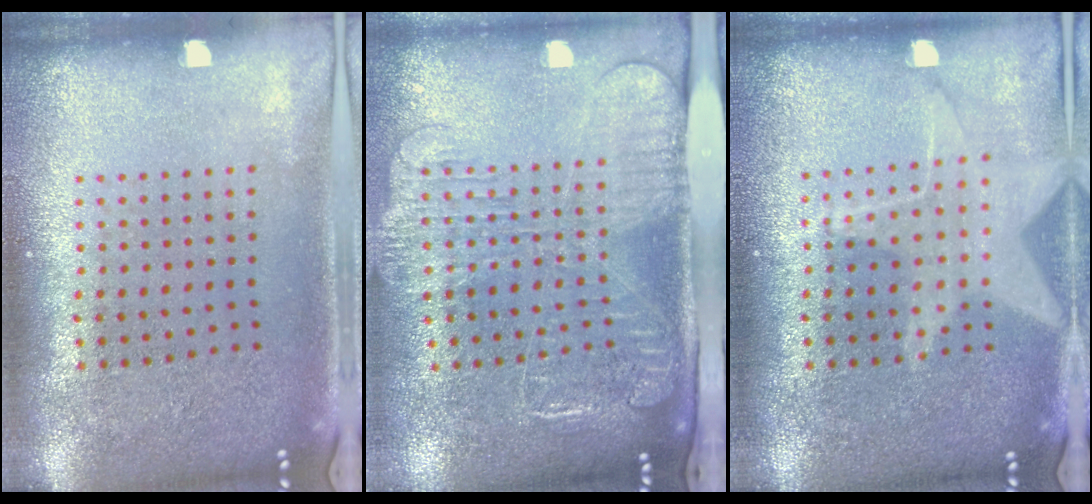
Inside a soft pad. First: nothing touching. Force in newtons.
{"total": 2.5, "press": 1.9, "slide": 1.5}
{"total": 1.5, "press": 1.3, "slide": 0.6}